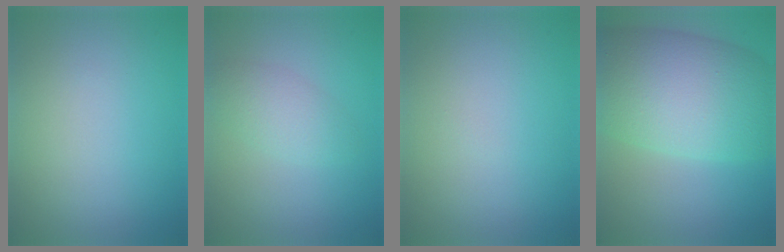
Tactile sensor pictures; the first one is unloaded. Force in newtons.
{"total": 2.4, "press": 2.4, "slide": 0.1}
{"total": 0.0}
{"total": 11.3, "press": 11.3, "slide": 0.5}